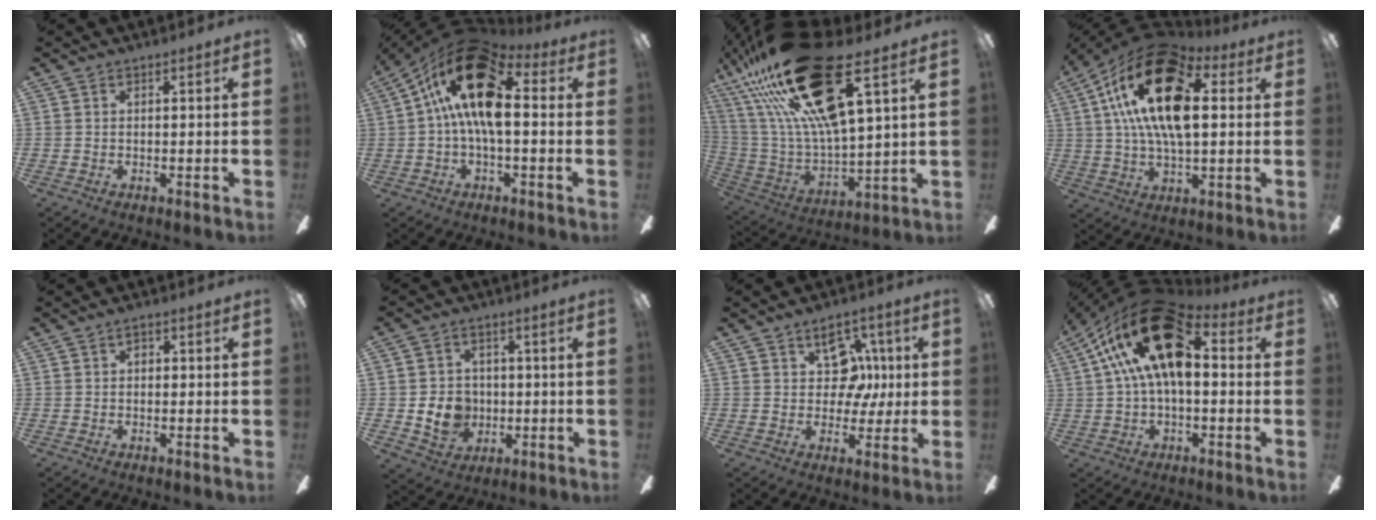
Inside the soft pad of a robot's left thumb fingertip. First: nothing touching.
{"total": 21.7, "force": [6.1, 10.0, 18.3], "torque": [-0.320, -0.015, 0.103]}
{"total": 32.6, "force": [18.1, 11.1, 24.8], "torque": [-0.463, -0.090, 0.304]}
{"total": 24.1, "force": [7.6, 12.0, 19.5], "torque": [-0.360, -0.015, 0.121]}
{"total": 1.5, "force": [0.3, 0.9, 1.1], "torque": [-0.023, 0.007, 0.003]}
{"total": 8.6, "force": [-1.0, 7.5, 4.0], "torque": [-0.096, 0.011, -0.016]}
{"total": 11.6, "force": [3.9, 8.8, 6.5], "torque": [-0.089, 0.000, 0.073]}
{"total": 22.7, "force": [9.1, 11.0, 17.7], "torque": [-0.306, -0.029, 0.161]}